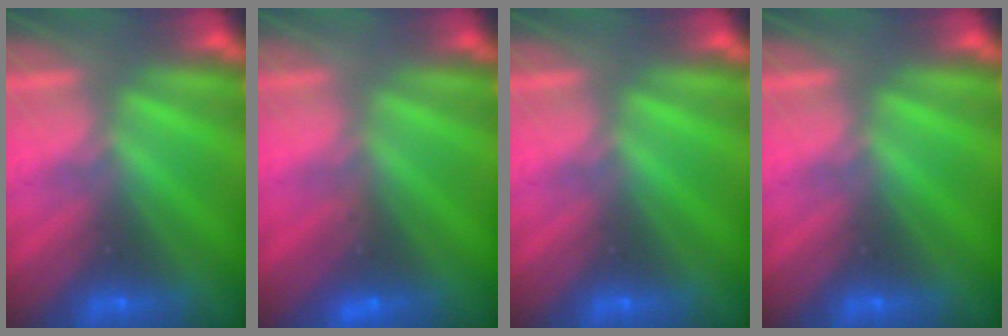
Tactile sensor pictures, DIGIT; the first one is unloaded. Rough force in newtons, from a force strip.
{"total": 3.0}
{"total": 0.0}
{"total": 0.0}